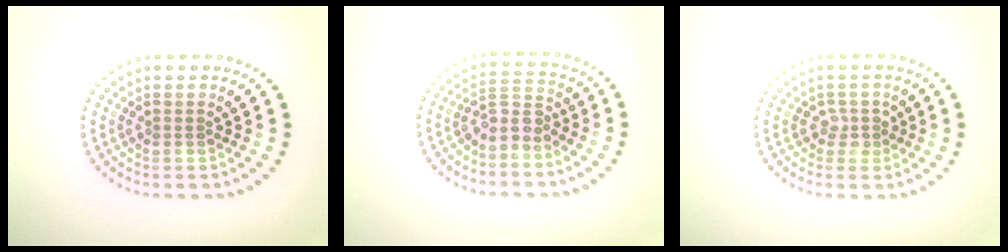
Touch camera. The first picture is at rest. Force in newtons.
{"total": 2.6, "press": 2.0, "slide": 1.7}
{"total": 1.3, "press": 1.1, "slide": 0.7}